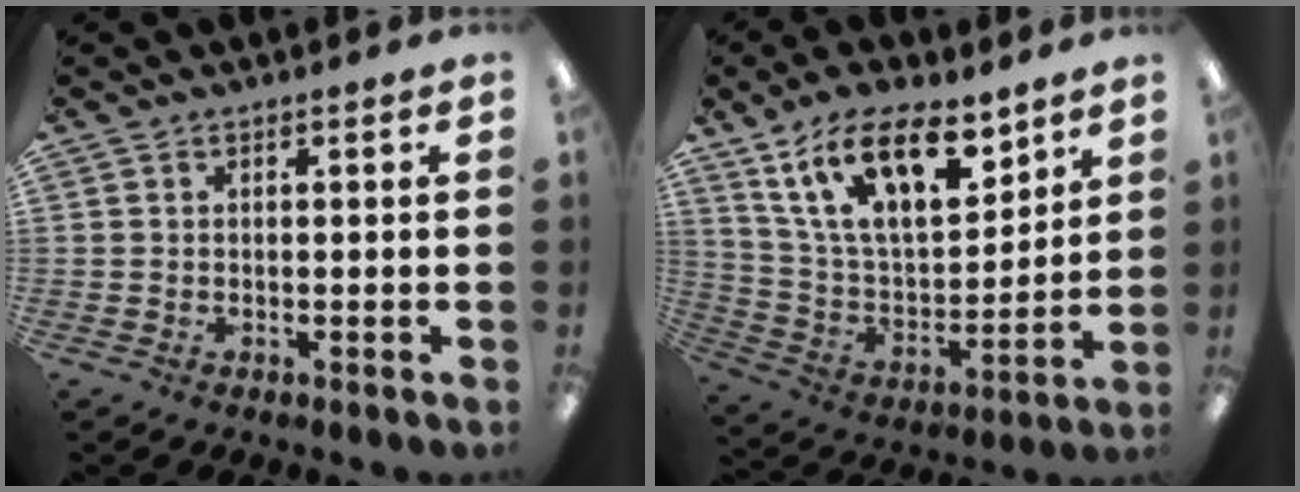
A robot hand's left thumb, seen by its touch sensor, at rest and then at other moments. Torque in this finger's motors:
{"motor_torque": [0.97, 0.00, 1.17, -1.60, 0.17]}